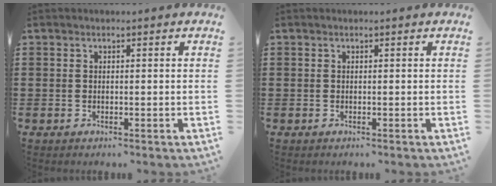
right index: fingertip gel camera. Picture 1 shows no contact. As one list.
[{"total": 0.0}]